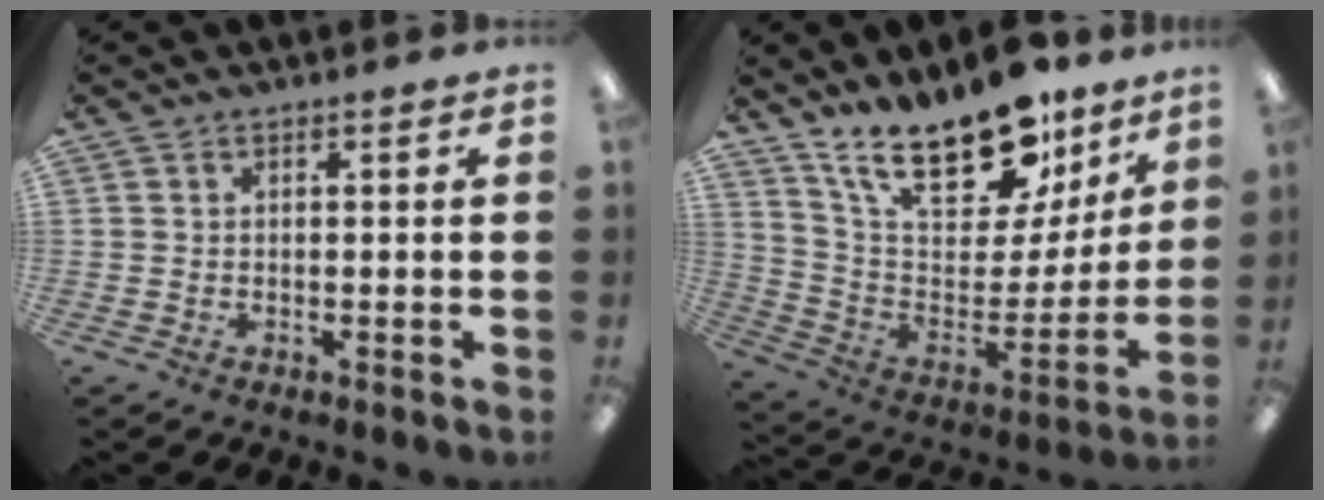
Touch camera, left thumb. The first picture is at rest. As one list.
[{"total": 22.5, "force": [16.7, 9.2, 11.9], "torque": [-0.190, -0.111, 0.292]}]